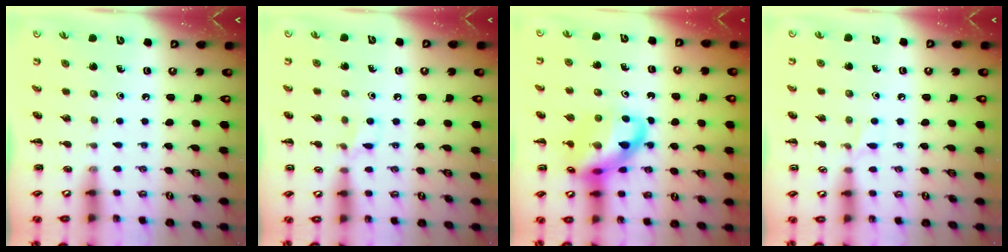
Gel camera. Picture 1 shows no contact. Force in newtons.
{"total": 4.8, "press": 4.5, "slide": 1.4}
{"total": 17.3, "press": 17.0, "slide": 3.1}
{"total": 4.3, "press": 4.1, "slide": 1.5}